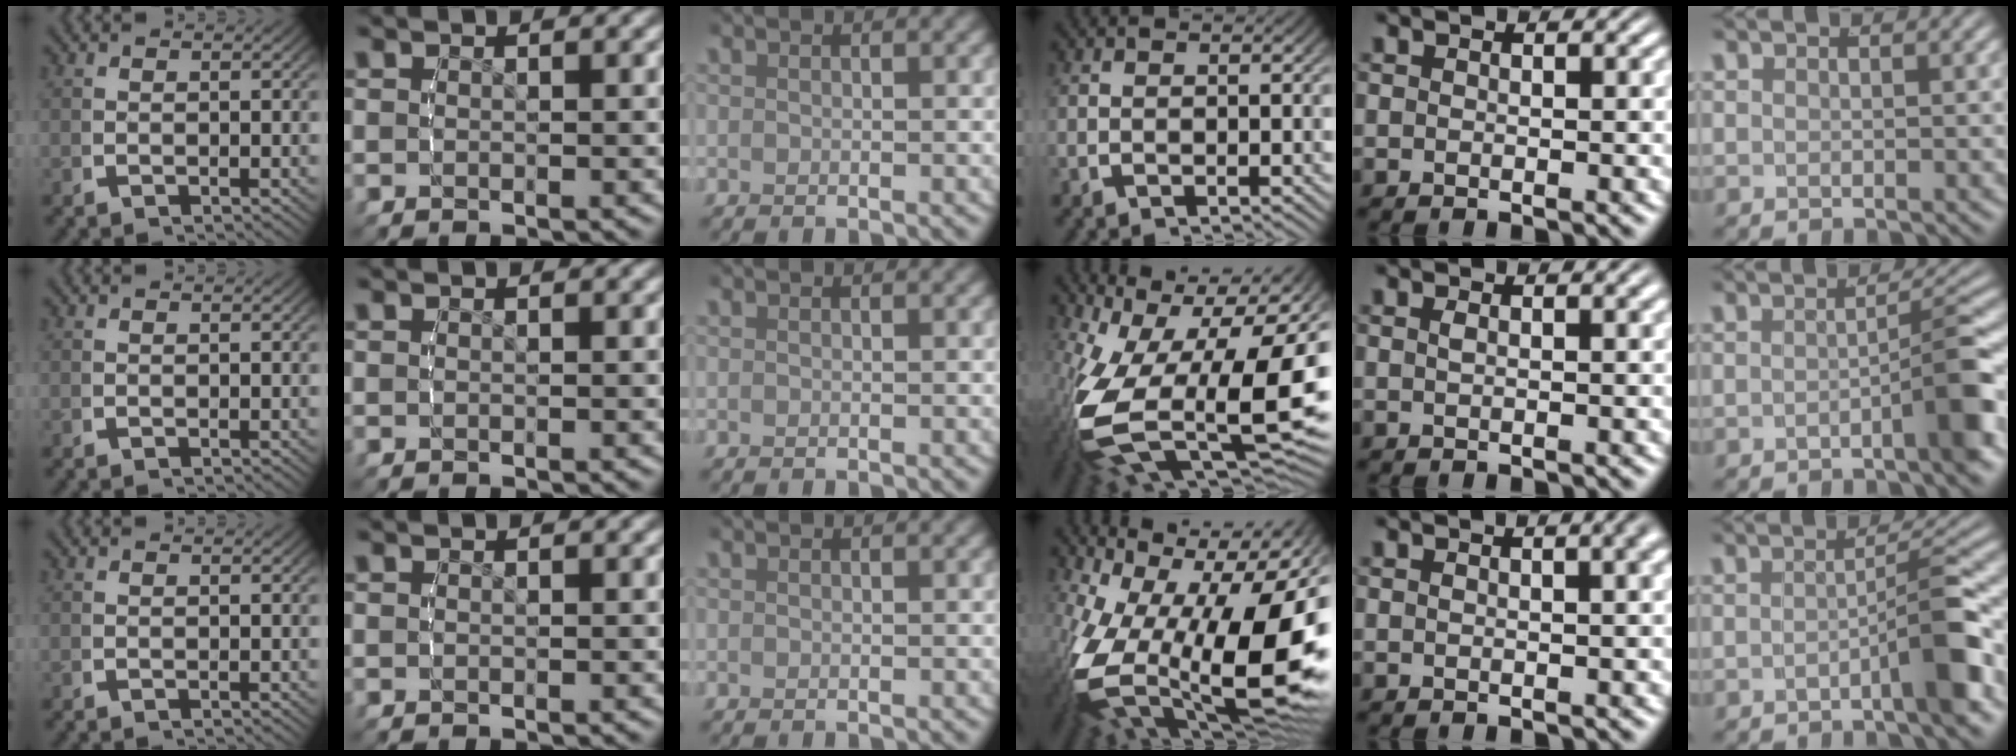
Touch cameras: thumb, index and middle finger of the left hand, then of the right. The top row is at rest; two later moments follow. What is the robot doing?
{"motion": "lift_and_place", "object": "button"}